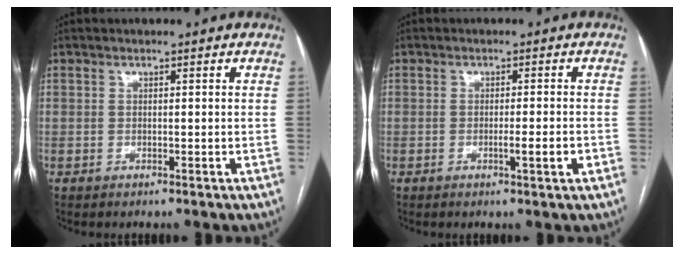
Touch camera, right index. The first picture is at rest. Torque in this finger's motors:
{"motor_torque": [1.23, 0.12, 0.34, 0.06]}